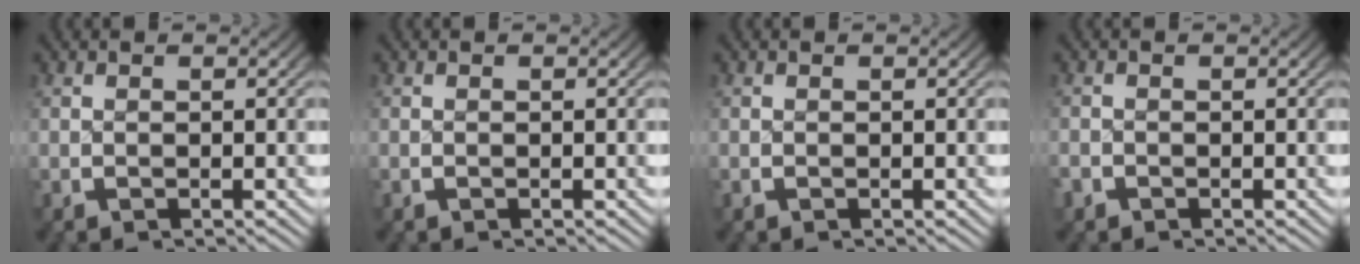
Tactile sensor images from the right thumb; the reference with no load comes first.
{"total": 0.0}
{"total": 0.0}
{"total": 1.0, "force": [-0.6, 0.8, 0.0], "torque": [-0.004, -0.004, -0.013]}